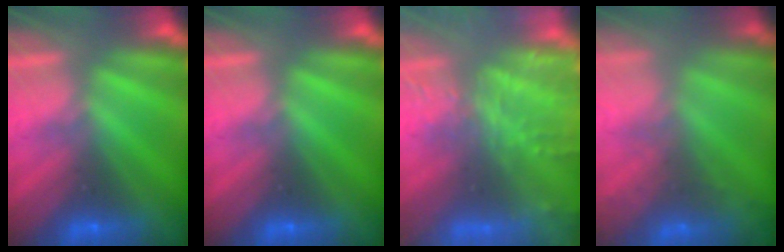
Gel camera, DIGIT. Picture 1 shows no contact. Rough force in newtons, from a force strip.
{"total": 0.0}
{"total": 9.1}
{"total": 7.6}